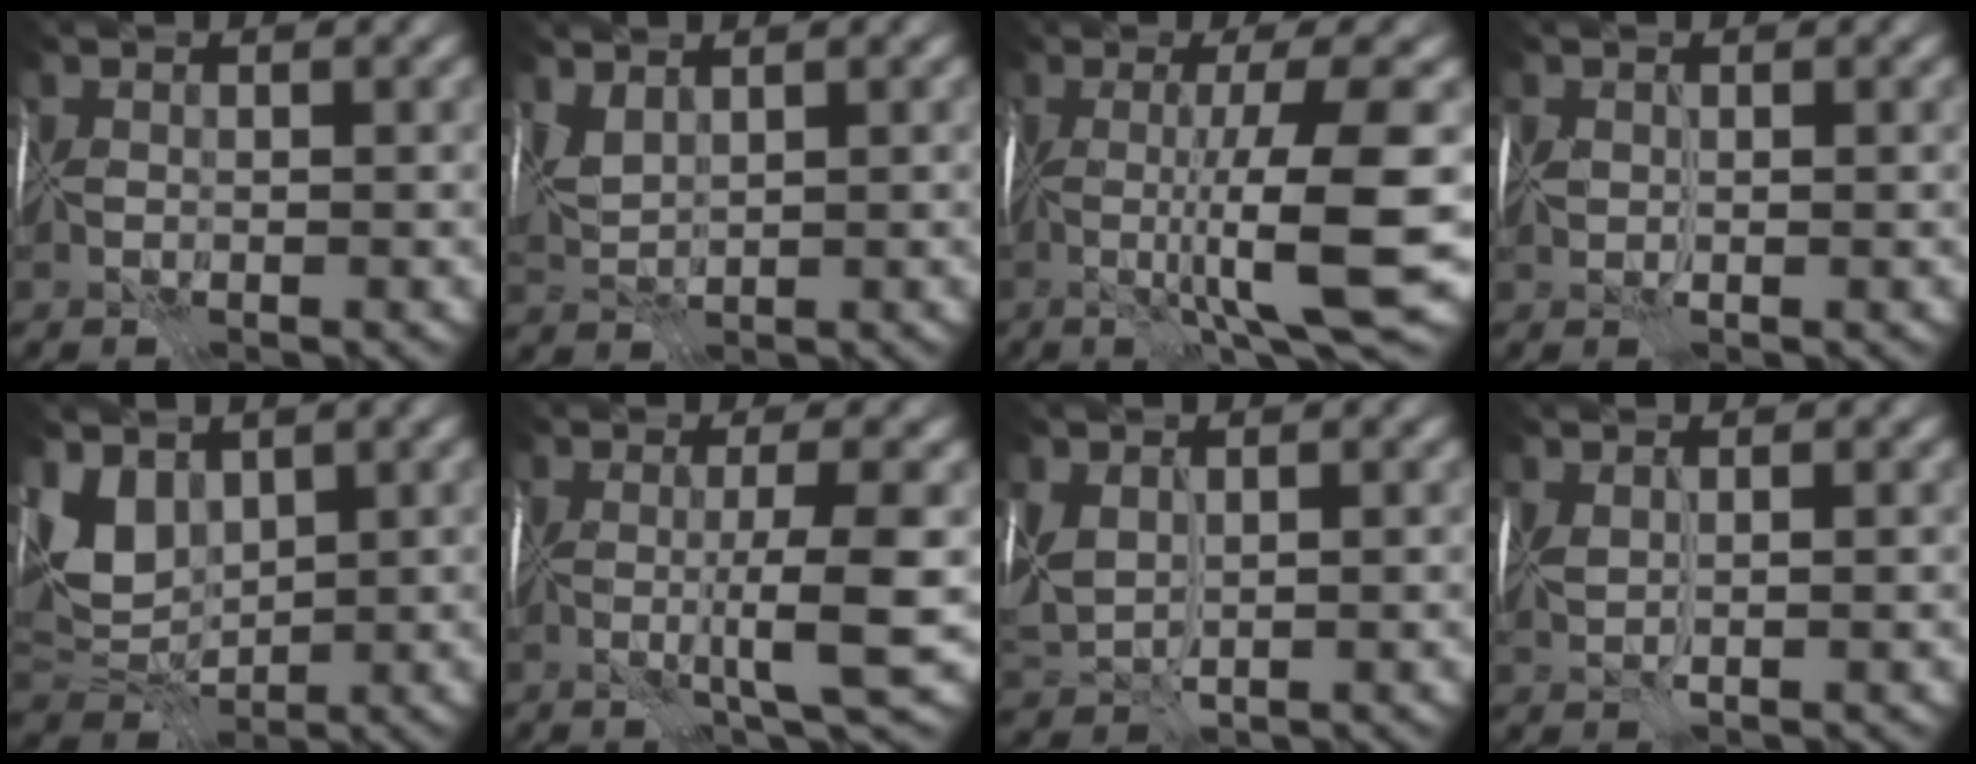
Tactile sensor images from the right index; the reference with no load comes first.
{"total": 2.0, "force": [1.3, 0.7, 1.3], "torque": [-0.036, 0.003, 0.030]}
{"total": 9.6, "force": [-1.1, 1.6, 9.4], "torque": [-0.134, -0.009, -0.015]}
{"total": 1.9, "force": [0.3, 1.0, 1.6], "torque": [-0.028, 0.001, 0.003]}
{"total": 4.3, "force": [2.1, 2.9, 2.4], "torque": [-0.055, -0.007, 0.043]}
{"total": 5.2, "force": [-0.3, 0.6, 5.2], "torque": [-0.079, -0.003, -0.007]}
{"total": 4.0, "force": [1.0, 2.5, 2.9], "torque": [-0.082, 0.002, 0.022]}
{"total": 1.8, "force": [0.7, 0.4, 1.6], "torque": [-0.029, 0.004, 0.014]}